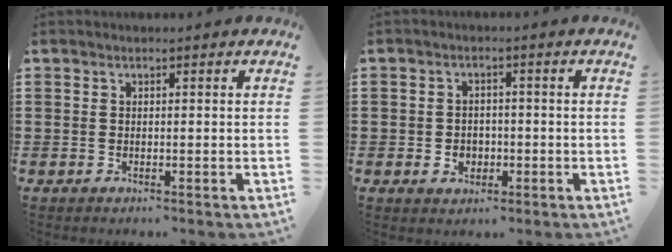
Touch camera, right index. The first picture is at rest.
{"total": 2.6, "force": [-0.7, 2.3, 1.1], "torque": [-0.028, 0.004, -0.017]}